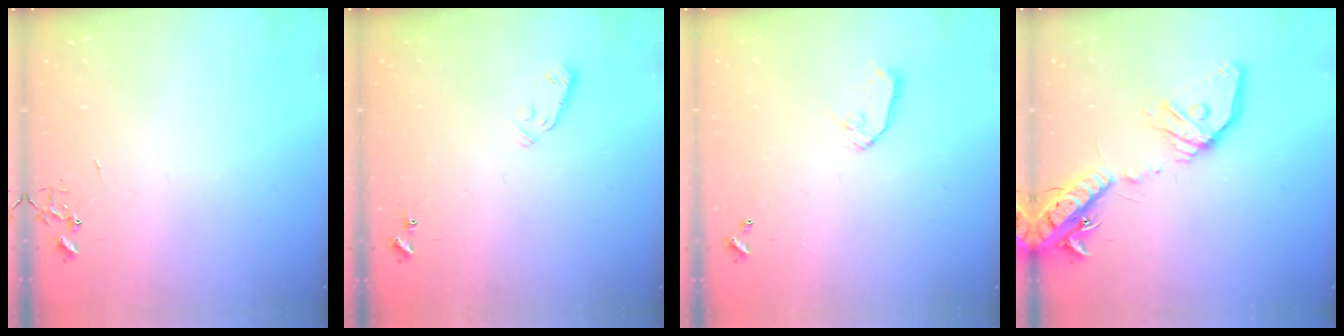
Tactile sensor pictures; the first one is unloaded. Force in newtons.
{"total": 3.3, "press": 3.1, "slide": 1.0}
{"total": 7.3, "press": 7.3, "slide": 0.4}
{"total": 20.1, "press": 19.7, "slide": 3.9}